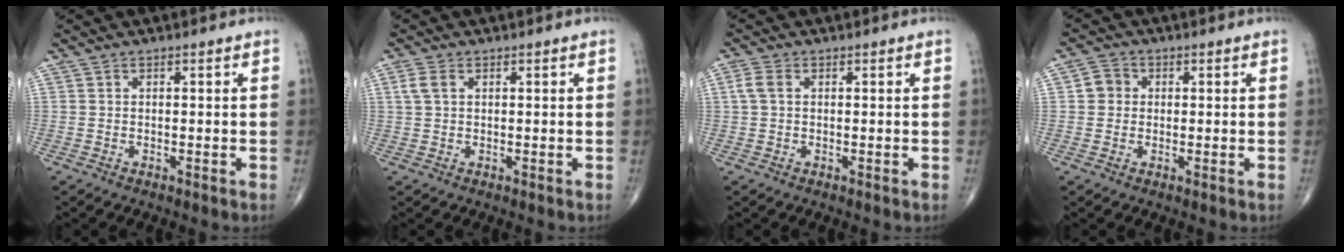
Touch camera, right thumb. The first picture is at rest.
{"total": 2.6, "force": [0.8, 1.6, 1.8], "torque": [-0.047, 0.009, 0.019]}
{"total": 2.5, "force": [0.5, 1.6, 1.9], "torque": [-0.049, 0.009, 0.009]}
{"total": 3.3, "force": [0.3, 3.1, 1.2], "torque": [-0.006, 0.006, -0.002]}